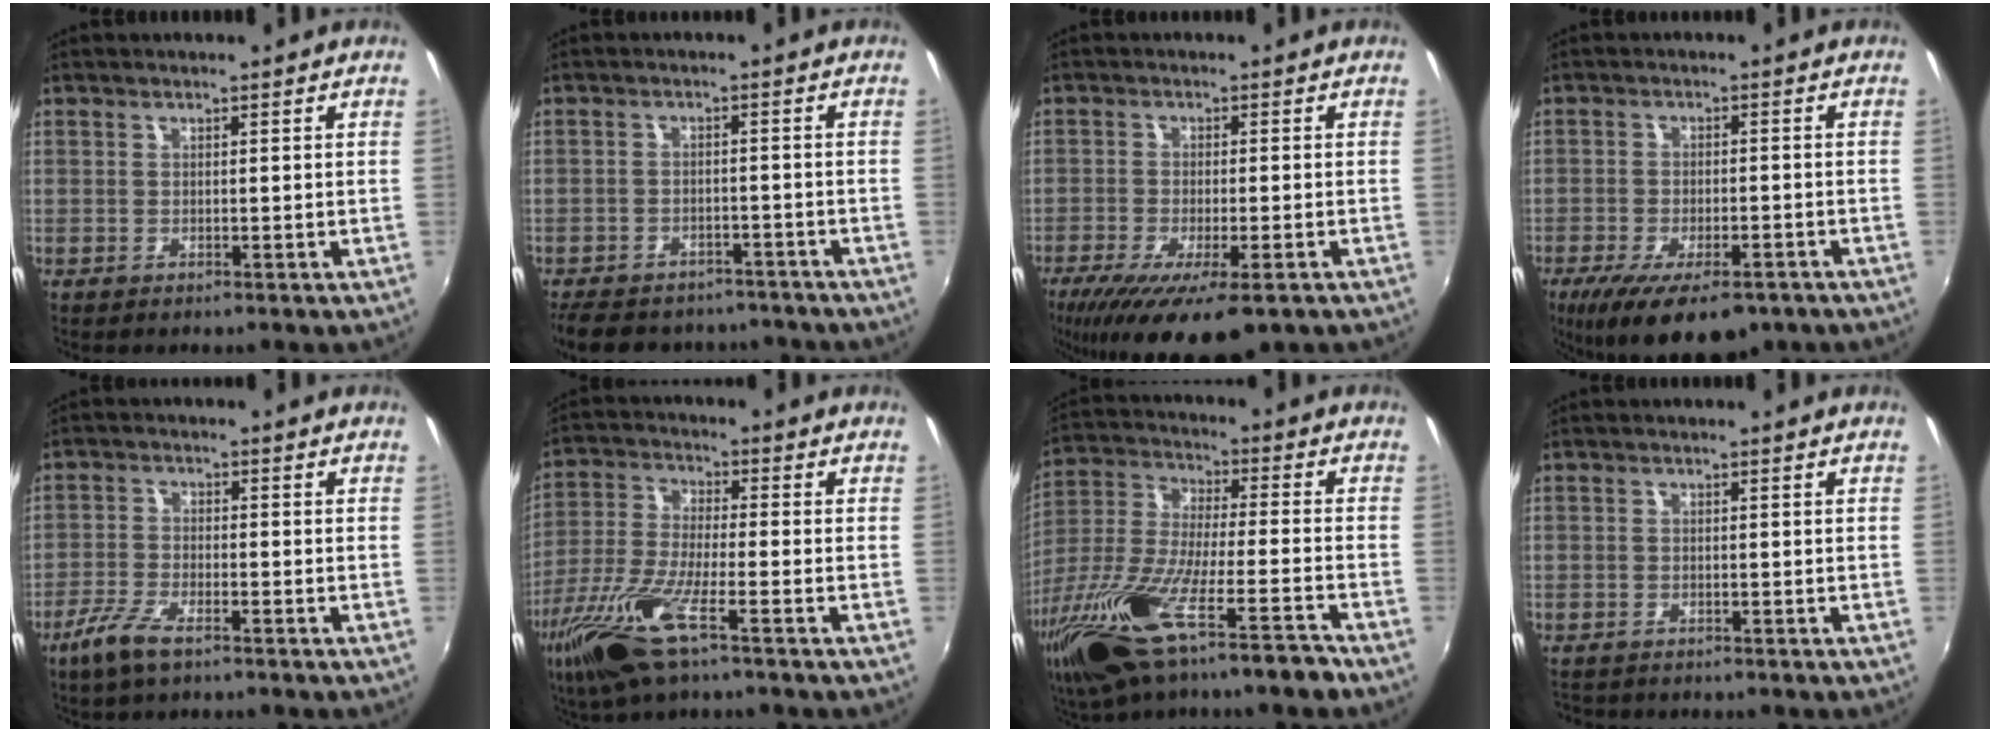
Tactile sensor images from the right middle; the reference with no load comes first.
{"total": 15.4, "force": [-12.7, 6.7, 5.5], "torque": [-0.133, 0.002, -0.173]}
{"total": 13.6, "force": [-8.6, 3.6, 9.9], "torque": [-0.196, -0.052, -0.135]}
{"total": 14.7, "force": [-9.7, 5.9, 9.4], "torque": [-0.186, -0.039, -0.145]}
{"total": 6.1, "force": [-4.3, 1.7, 3.9], "torque": [-0.099, -0.010, -0.086]}
{"total": 14.2, "force": [-8.1, 2.8, 11.3], "torque": [-0.249, -0.034, -0.162]}
{"total": 21.1, "force": [-14.2, 3.3, 15.3], "torque": [-0.308, -0.054, -0.257]}
{"total": 2.5, "force": [-2.3, 0.8, 0.5], "torque": [-0.016, -0.013, -0.038]}